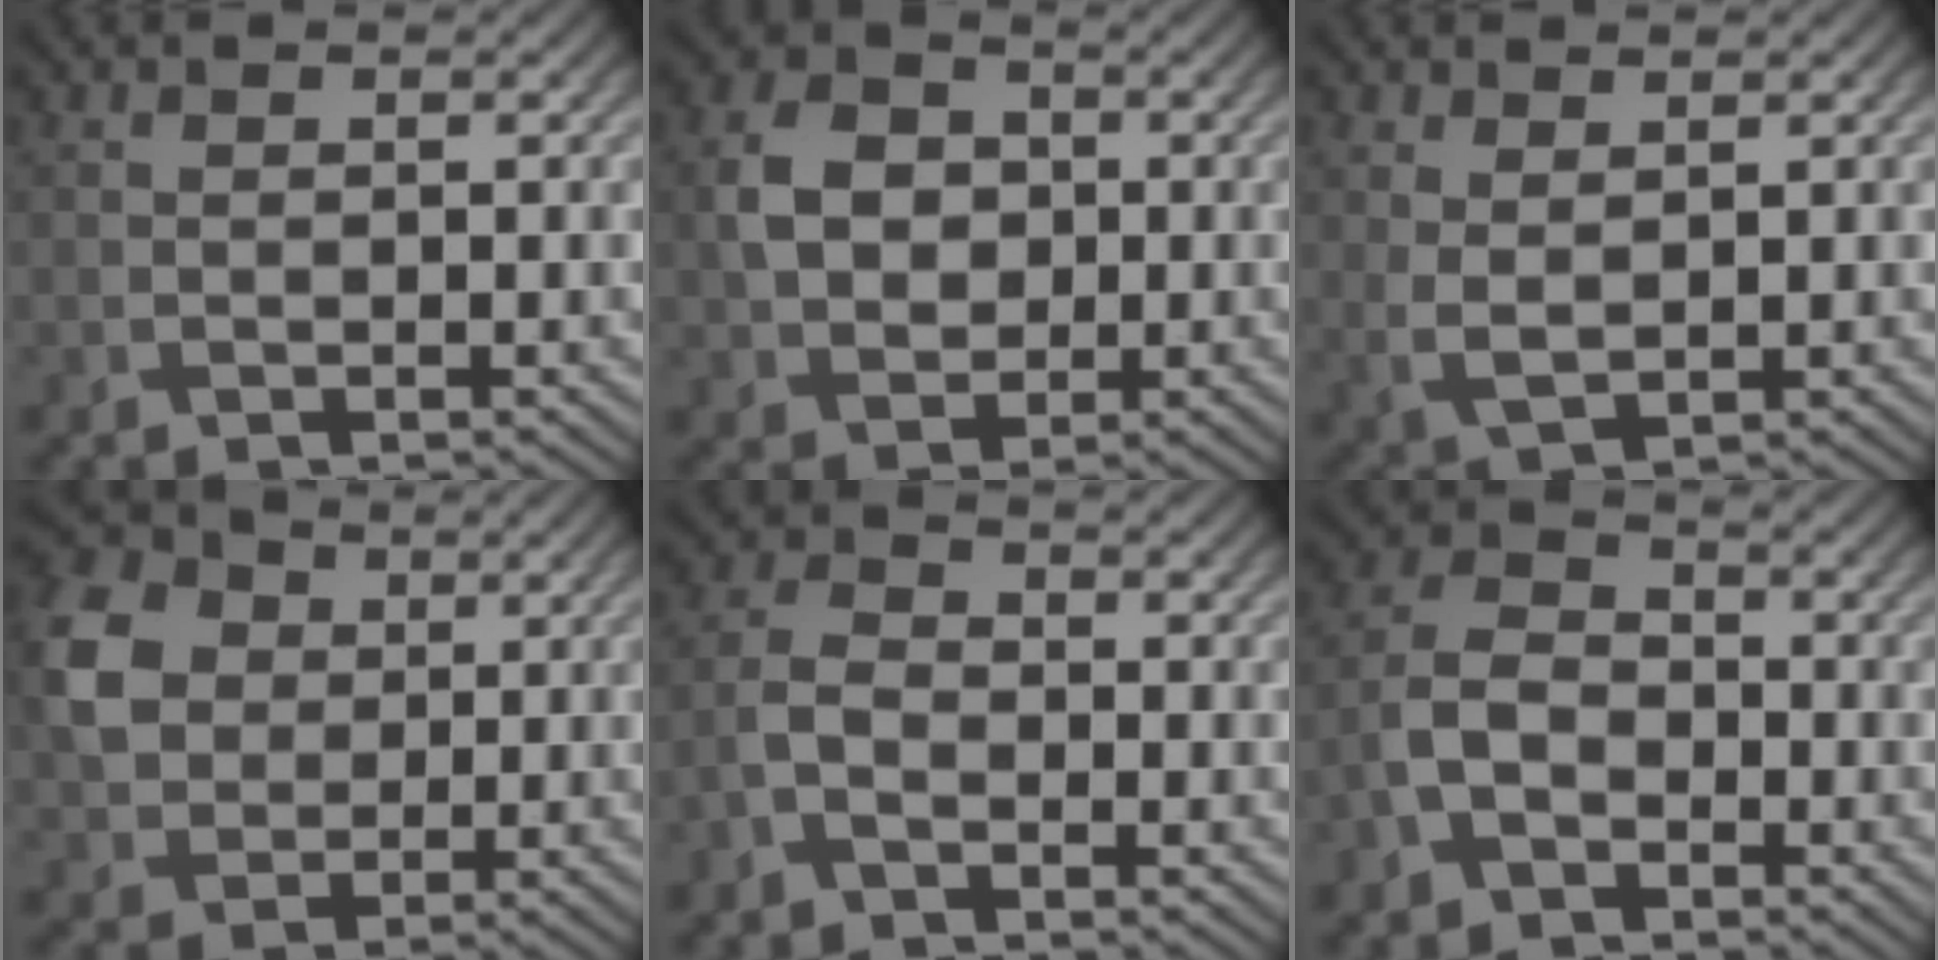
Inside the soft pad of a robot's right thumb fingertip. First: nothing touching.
{"total": 5.8, "force": [0.3, 4.7, 3.4], "torque": [-0.075, 0.004, 0.000]}
{"total": 2.6, "force": [1.4, 1.0, 1.9], "torque": [-0.050, -0.005, 0.031]}
{"total": 8.4, "force": [1.7, 7.0, 4.4], "torque": [-0.128, 0.009, 0.031]}
{"total": 2.9, "force": [-1.5, 1.7, 1.9], "torque": [-0.041, 0.006, -0.043]}
{"total": 5.0, "force": [-2.4, 3.2, 3.1], "torque": [-0.066, 0.005, -0.059]}